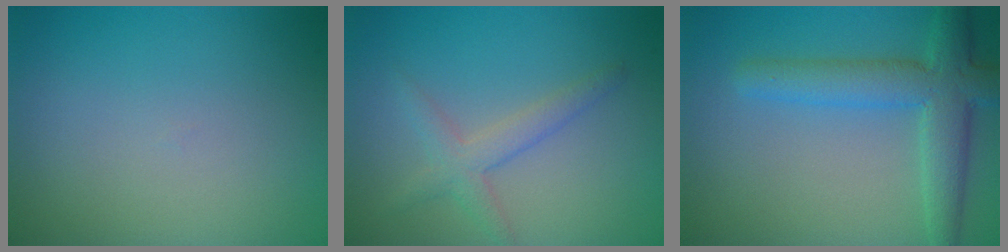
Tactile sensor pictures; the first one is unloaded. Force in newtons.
{"total": 2.4, "press": 2.4, "slide": 0.2}
{"total": 5.5, "press": 5.5, "slide": 0.3}